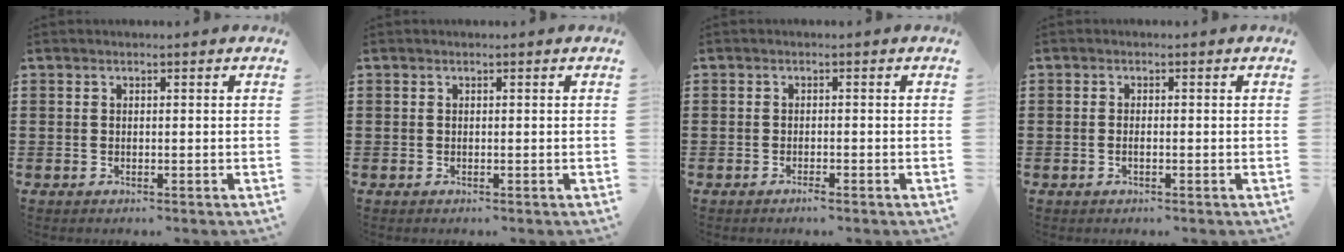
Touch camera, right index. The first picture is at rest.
{"total": 0.0}
{"total": 1.0, "force": [-0.8, 0.0, 0.6], "torque": [-0.012, -0.004, -0.014]}
{"total": 0.8, "force": [-0.3, 0.2, 0.7], "torque": [-0.014, -0.004, -0.005]}